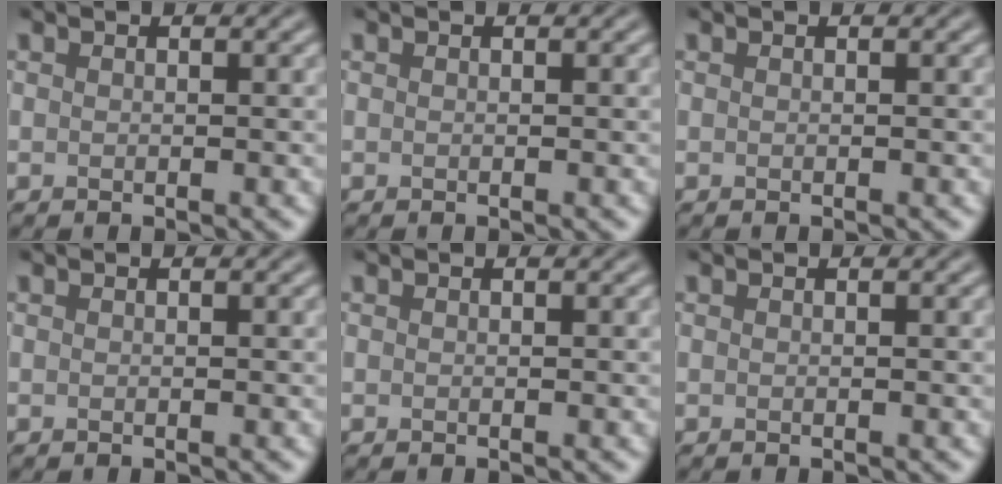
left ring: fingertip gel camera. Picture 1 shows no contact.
{"total": 0.0}
{"total": 0.0}
{"total": 0.0}
{"total": 0.0}
{"total": 0.0}